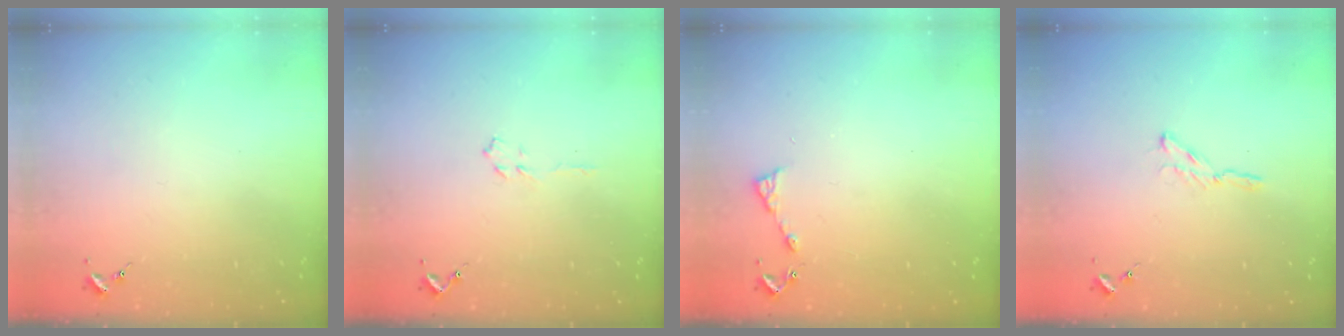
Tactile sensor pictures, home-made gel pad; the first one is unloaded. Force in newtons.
{"total": 3.5, "press": 3.4, "slide": 0.5}
{"total": 5.6, "press": 5.6, "slide": 0.7}
{"total": 2.9, "press": 2.9, "slide": 0.3}